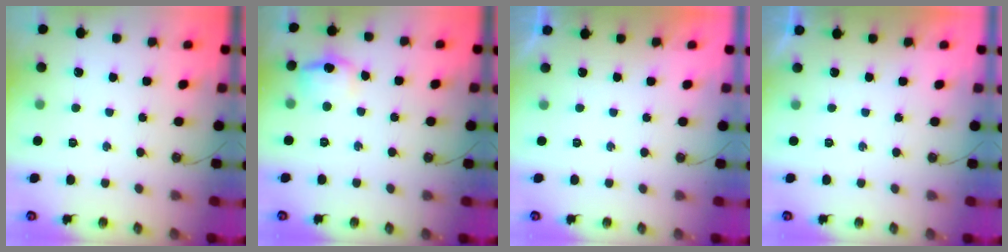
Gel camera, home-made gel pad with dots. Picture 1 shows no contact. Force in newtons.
{"total": 11.3, "press": 11.3, "slide": 0.9}
{"total": 0.0}
{"total": 0.0}